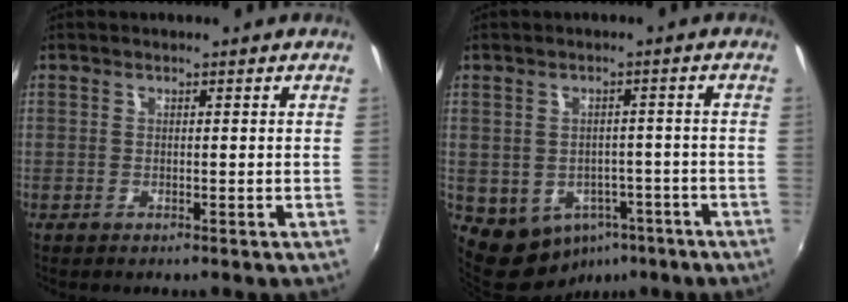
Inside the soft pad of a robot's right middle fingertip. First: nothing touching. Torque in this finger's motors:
{"motor_torque": [-0.07, -0.09, -0.05, -0.01]}